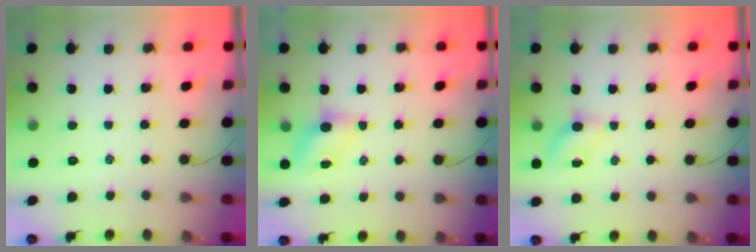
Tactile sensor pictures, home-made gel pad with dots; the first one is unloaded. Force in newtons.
{"total": 4.4, "press": 4.4, "slide": 0.7}
{"total": 3.8, "press": 3.6, "slide": 1.3}